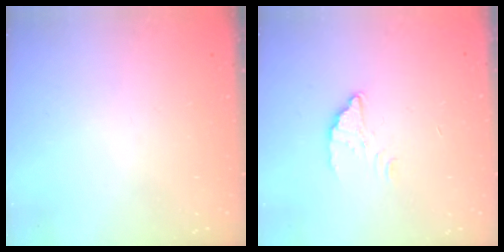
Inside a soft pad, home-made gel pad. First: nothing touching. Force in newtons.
{"total": 2.6, "press": 2.6, "slide": 0.2}